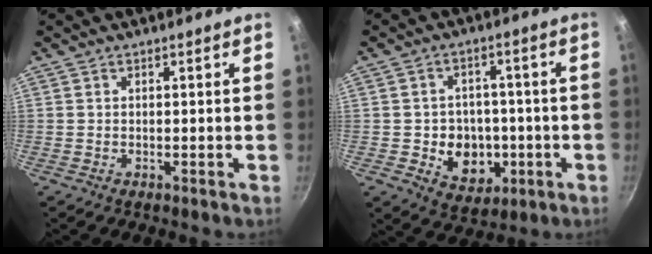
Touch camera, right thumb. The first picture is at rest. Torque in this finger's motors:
{"motor_torque": [-0.22, 0.26, -0.14, -0.12, 0.01]}